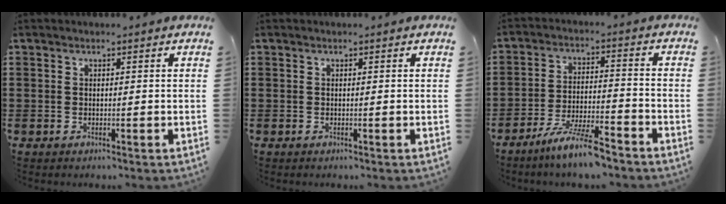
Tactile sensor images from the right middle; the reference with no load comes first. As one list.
[{"total": 0.0}, {"total": 7.5, "force": [-6.2, 0.5, 4.3], "torque": [-0.093, -0.006, -0.118]}]